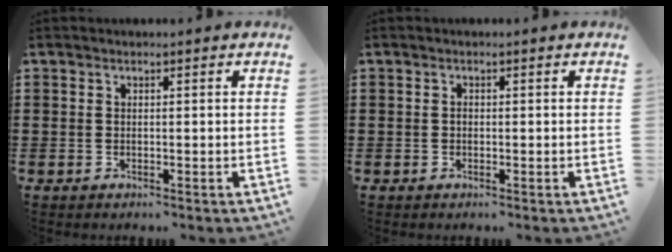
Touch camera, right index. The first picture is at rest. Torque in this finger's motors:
{"motor_torque": [0.28, -0.13, 0.07, 0.02]}